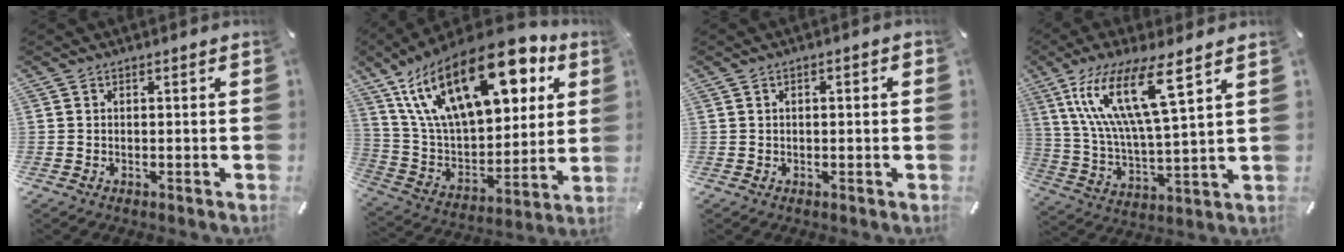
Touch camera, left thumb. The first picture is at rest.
{"total": 29.0, "force": [14.0, 14.8, 20.6], "torque": [-0.402, -0.079, 0.239]}
{"total": 1.5, "force": [-0.1, 0.7, 1.3], "torque": [-0.023, 0.005, -0.003]}
{"total": 17.2, "force": [9.4, 3.4, 14.0], "torque": [-0.310, -0.026, 0.150]}